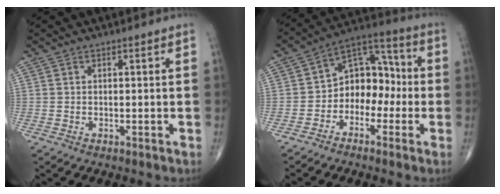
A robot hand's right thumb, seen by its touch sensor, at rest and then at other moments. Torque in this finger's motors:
{"motor_torque": [-0.12, -0.04, 0.62, -0.06, 0.06]}